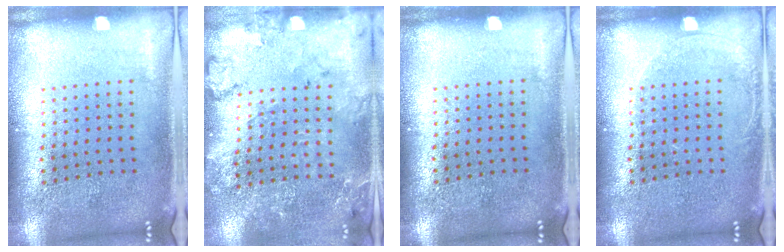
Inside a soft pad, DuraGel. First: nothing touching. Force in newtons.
{"total": 1.8, "press": 1.7, "slide": 0.4}
{"total": 0.0}
{"total": 0.9, "press": 0.8, "slide": 0.2}